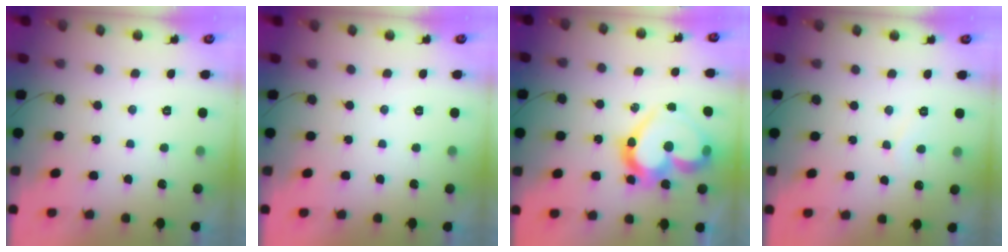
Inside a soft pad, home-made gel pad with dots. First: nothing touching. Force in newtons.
{"total": 0.0}
{"total": 19.2, "press": 19.1, "slide": 2.1}
{"total": 4.1, "press": 4.1, "slide": 0.4}